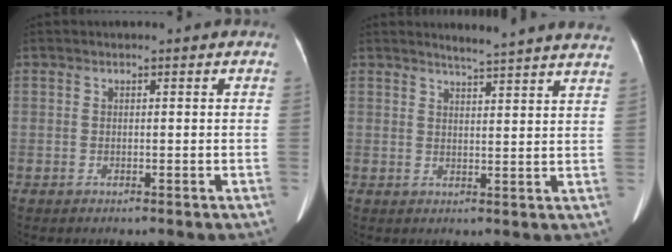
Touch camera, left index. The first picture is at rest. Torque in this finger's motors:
{"motor_torque": [0.18, -0.51, 0.01, 0.04]}